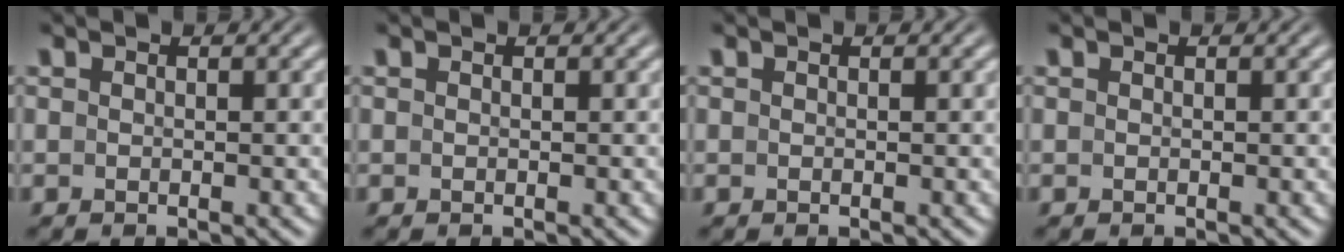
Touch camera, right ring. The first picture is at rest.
{"total": 0.0}
{"total": 0.0}
{"total": 0.0}